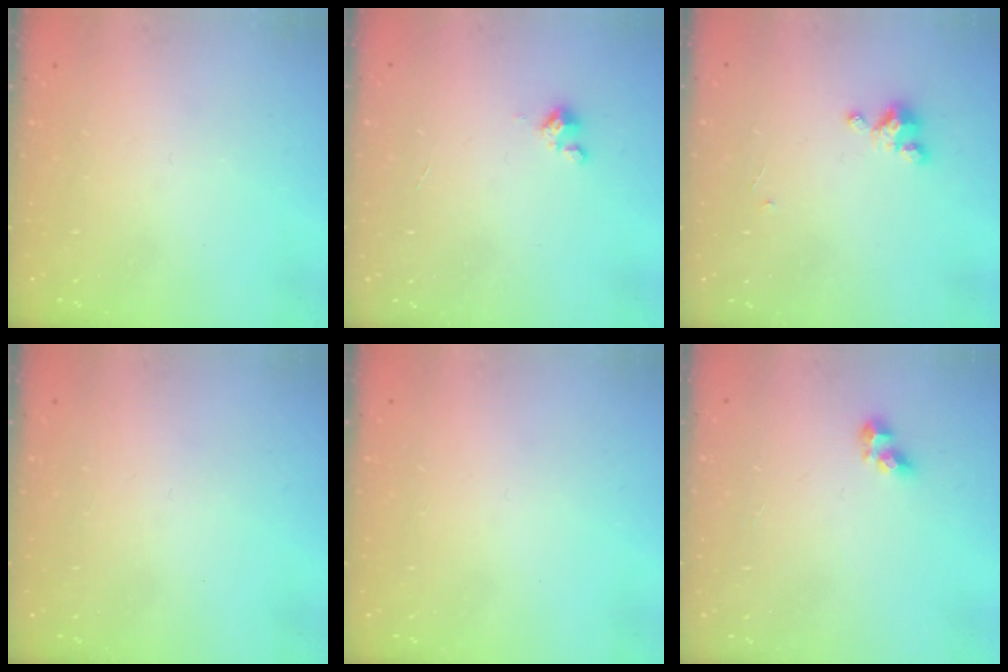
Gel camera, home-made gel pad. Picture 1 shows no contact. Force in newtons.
{"total": 0.9, "press": 0.9, "slide": 0.2}
{"total": 2.7, "press": 2.7, "slide": 0.3}
{"total": 0.0}
{"total": 0.0}
{"total": 5.2, "press": 5.2, "slide": 0.4}